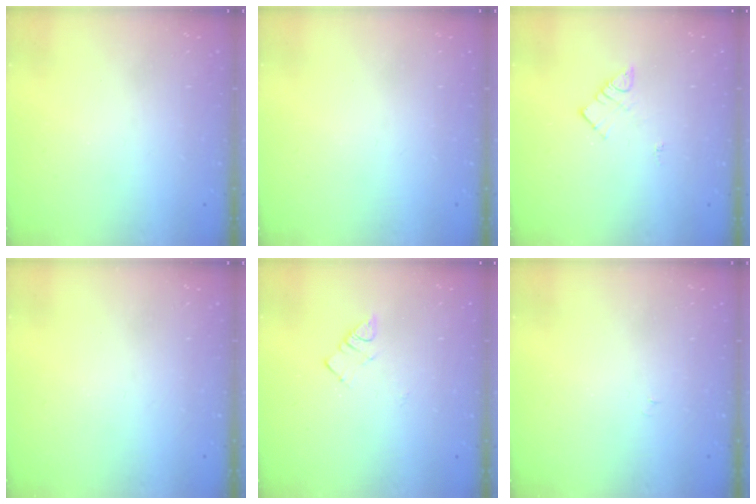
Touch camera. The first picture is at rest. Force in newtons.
{"total": 0.0}
{"total": 6.4, "press": 6.4, "slide": 0.2}
{"total": 0.0}
{"total": 2.3, "press": 2.3, "slide": 0.4}
{"total": 3.3, "press": 3.3, "slide": 0.5}